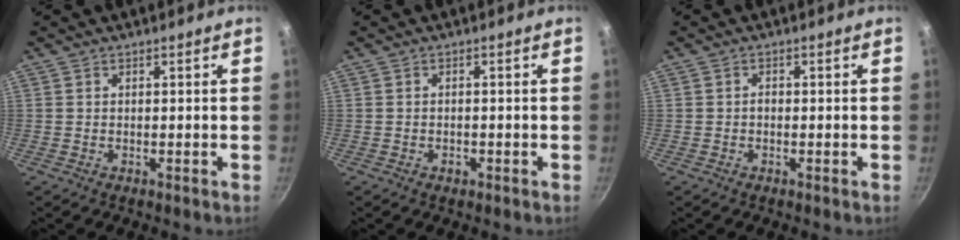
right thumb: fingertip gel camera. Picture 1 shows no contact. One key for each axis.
{"total": 1.2, "fx": -0.6, "fy": 0.8, "fz": 0.7, "tx": -0.012, "ty": 0.004, "tz": -0.009}
{"total": 0.9, "fx": -0.3, "fy": 0.6, "fz": 0.5, "tx": -0.009, "ty": 0.005, "tz": -0.006}